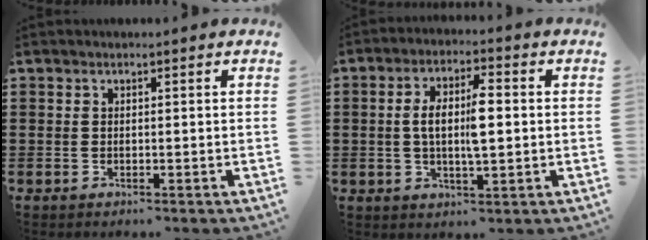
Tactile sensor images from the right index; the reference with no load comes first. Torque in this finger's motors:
{"motor_torque": [2.14, 0.00, 0.28, 0.05]}